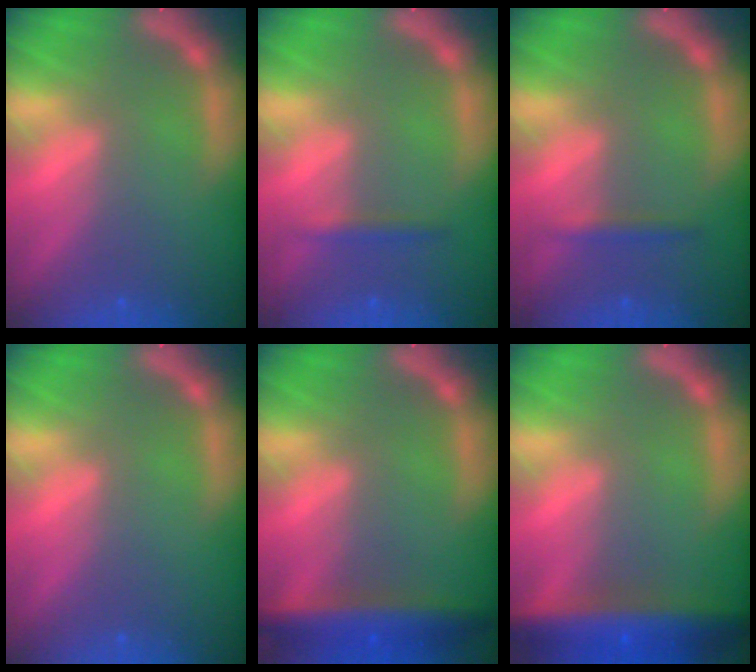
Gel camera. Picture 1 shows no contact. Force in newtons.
{"total": 1.4}
{"total": 1.4}
{"total": 0.0}
{"total": 5.9}
{"total": 8.0}